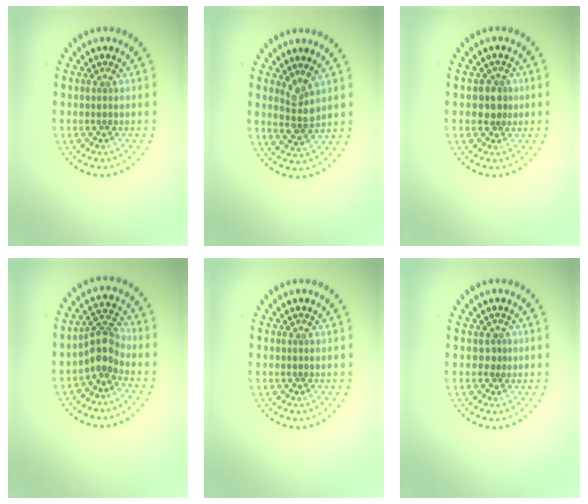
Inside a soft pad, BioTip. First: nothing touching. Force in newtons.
{"total": 2.3, "press": 2.0, "slide": 1.2}
{"total": 2.0, "press": 1.7, "slide": 1.1}
{"total": 2.9, "press": 2.1, "slide": 1.9}
{"total": 0.0}
{"total": 0.7, "press": 0.4, "slide": 0.6}